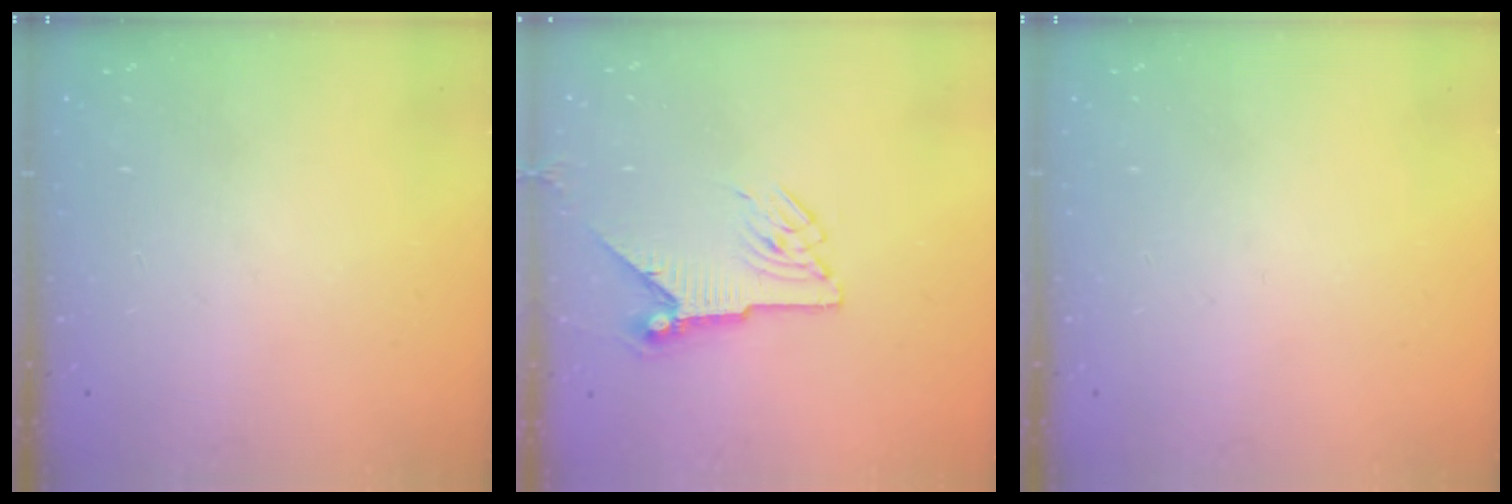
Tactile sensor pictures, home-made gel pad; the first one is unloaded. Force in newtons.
{"total": 9.5, "press": 9.5, "slide": 0.5}
{"total": 0.0}